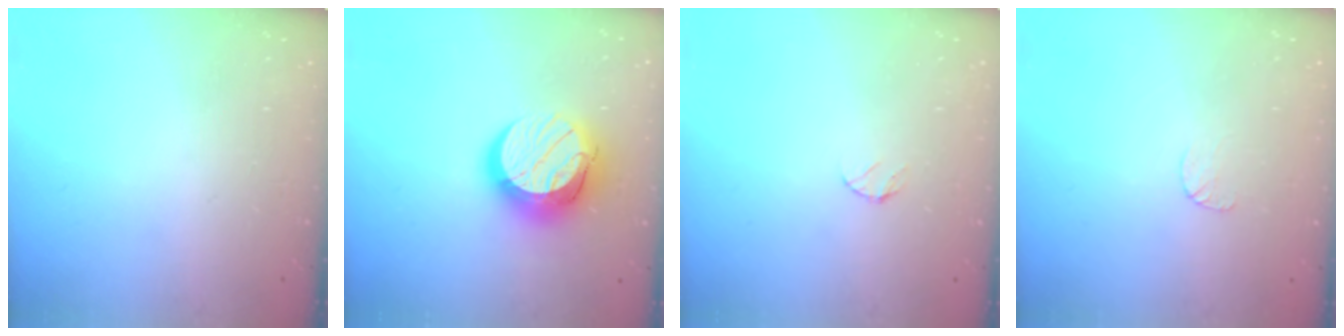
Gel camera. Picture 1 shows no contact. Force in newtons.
{"total": 14.6, "press": 14.6, "slide": 1.2}
{"total": 3.6, "press": 3.6, "slide": 0.4}
{"total": 3.7, "press": 3.7, "slide": 0.3}